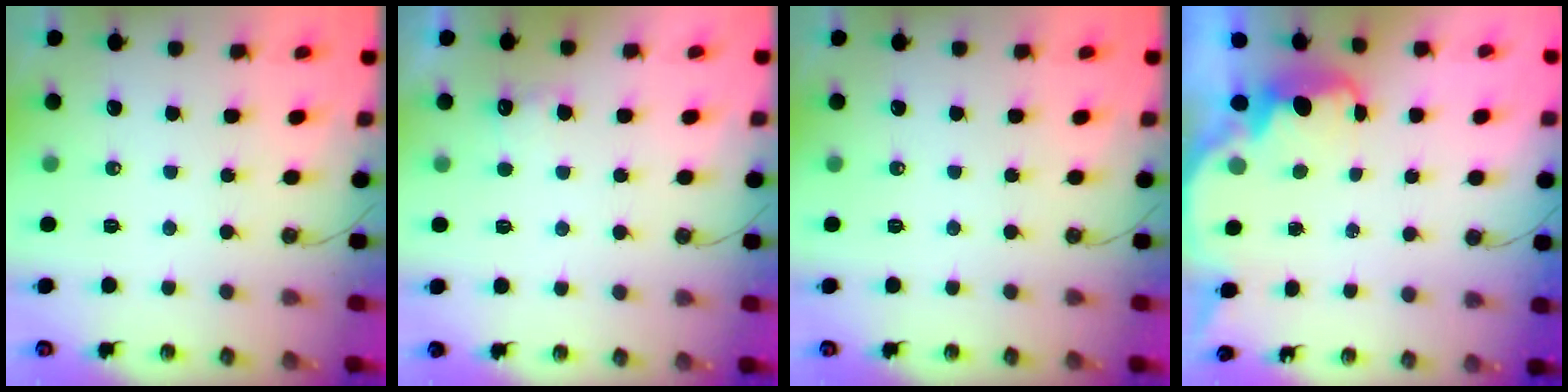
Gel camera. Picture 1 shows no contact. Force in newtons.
{"total": 4.3, "press": 4.1, "slide": 1.2}
{"total": 0.0}
{"total": 2.7, "press": 2.7, "slide": 0.4}